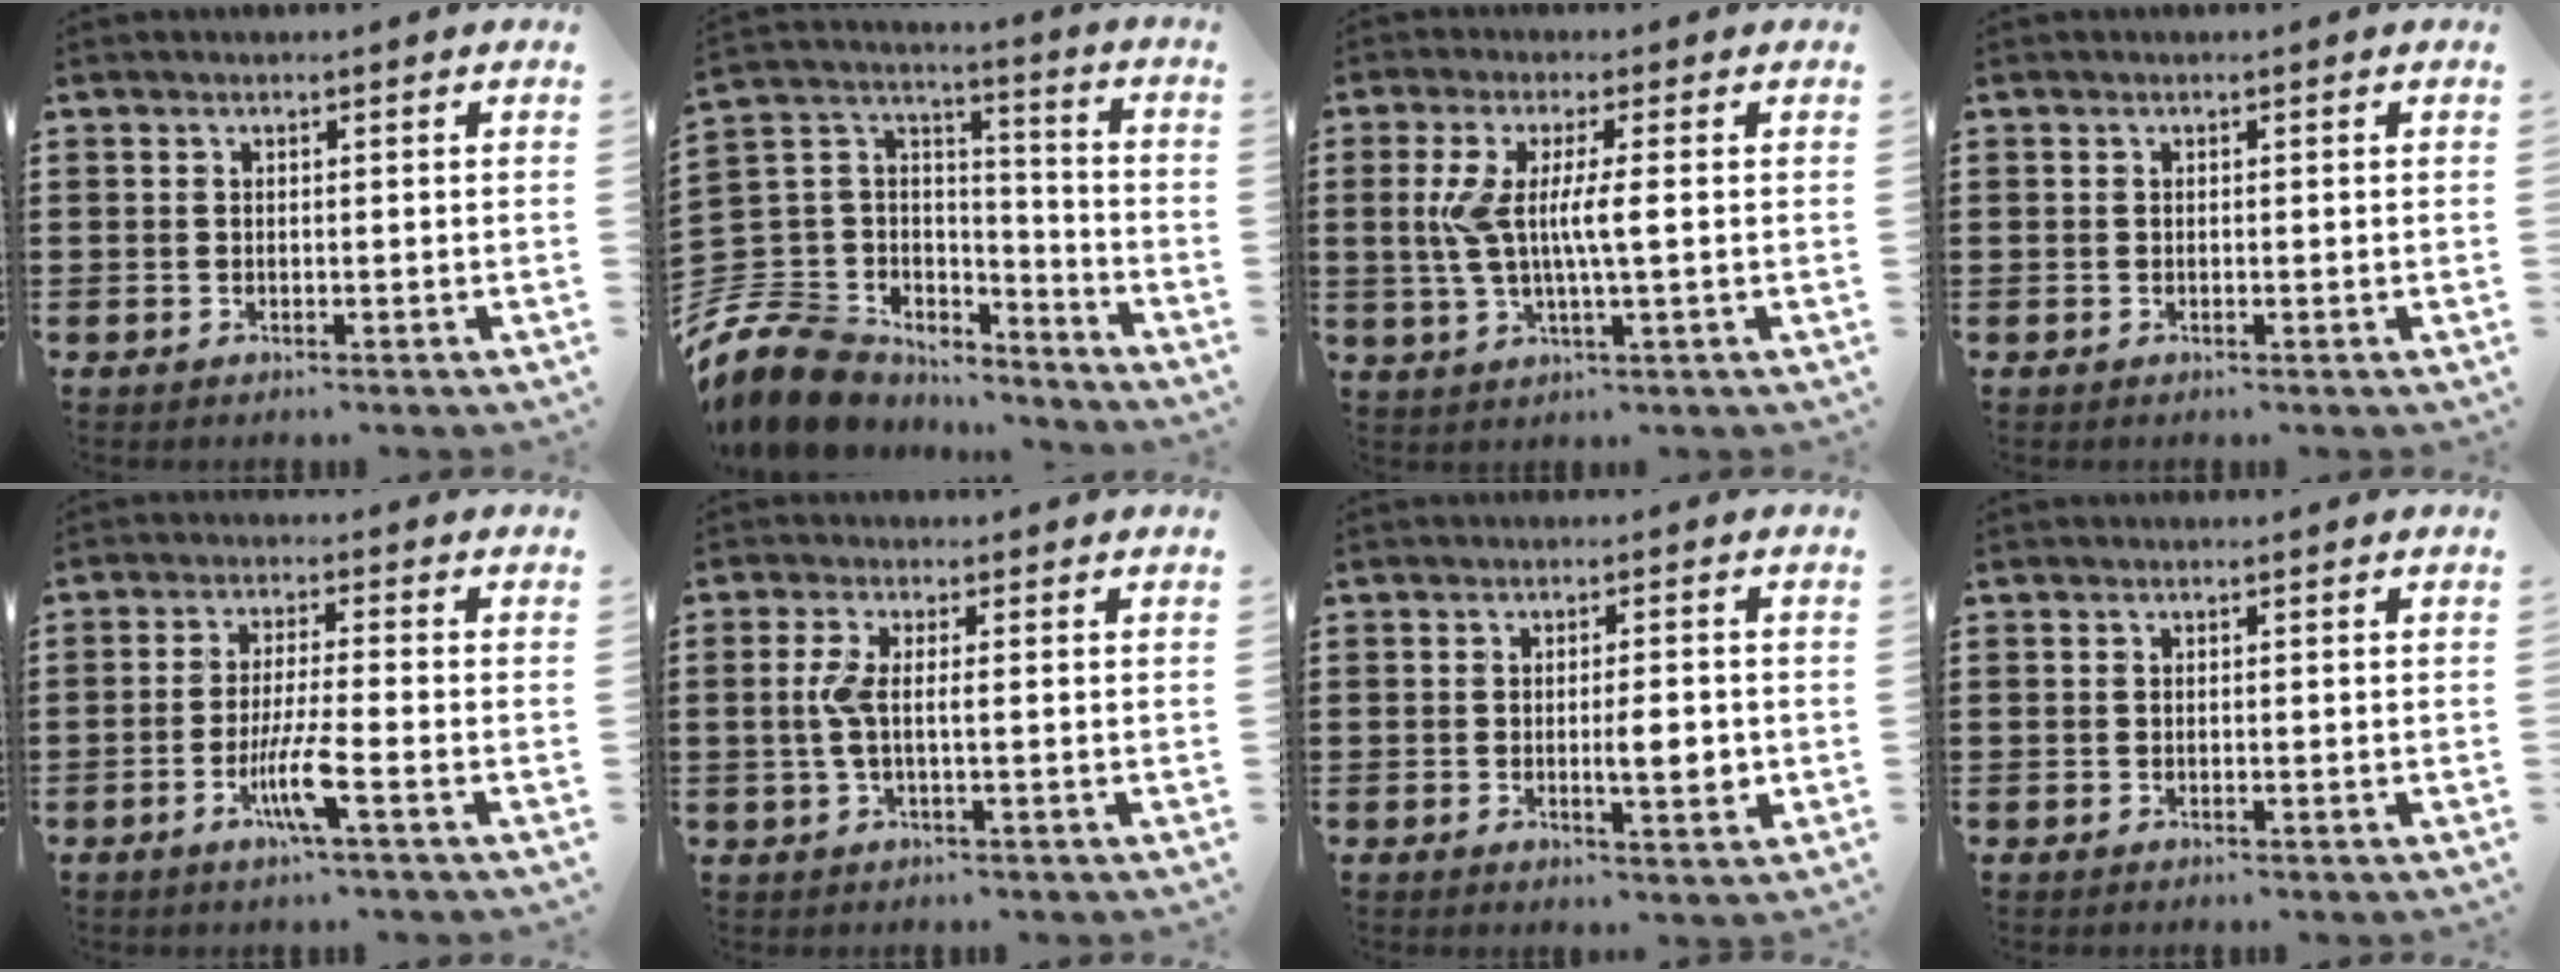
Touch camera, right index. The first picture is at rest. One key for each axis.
{"total": 10.9, "fx": -7.3, "fy": 7.4, "fz": 3.1, "tx": -0.116, "ty": 0.005, "tz": -0.140}
{"total": 6.2, "fx": 0.3, "fy": 0.5, "fz": 6.2, "tx": -0.138, "ty": -0.015, "tz": -0.005}
{"total": 0.0}
{"total": 6.4, "fx": -2.8, "fy": 0.0, "fz": 5.7, "tx": -0.121, "ty": -0.019, "tz": -0.056}
{"total": 3.5, "fx": -0.1, "fy": 0.5, "fz": 3.5, "tx": -0.089, "ty": -0.009, "tz": -0.011}
{"total": 4.5, "fx": -0.5, "fy": 0.9, "fz": 4.4, "tx": -0.066, "ty": -0.004, "tz": -0.012}
{"total": 0.0}